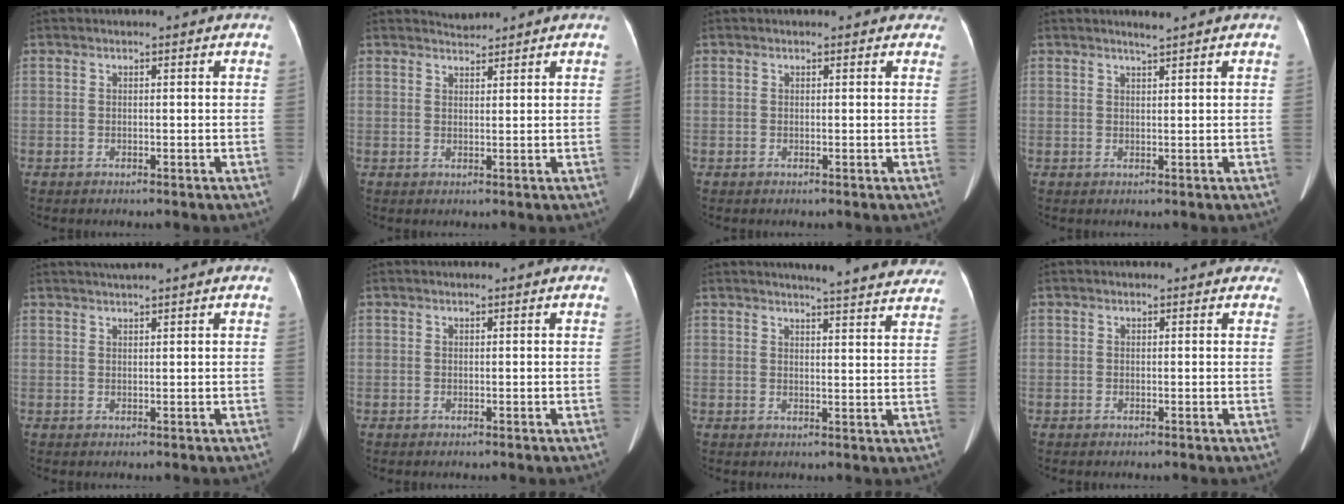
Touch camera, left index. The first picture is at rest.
{"total": 1.6, "force": [1.5, -0.2, -0.4], "torque": [-0.001, 0.003, 0.029]}
{"total": 1.5, "force": [0.8, 1.3, 0.1], "torque": [0.013, -0.001, -0.006]}
{"total": 1.2, "force": [1.0, -0.4, 0.4], "torque": [-0.015, -0.005, 0.022]}
{"total": 2.4, "force": [2.1, -0.6, 1.1], "torque": [-0.012, 0.017, 0.040]}
{"total": 0.0}
{"total": 15.6, "force": [14.7, 1.4, 5.0], "torque": [-0.049, -0.037, 0.155]}
{"total": 1.7, "force": [1.0, 1.4, 0.1], "torque": [0.014, 0.000, -0.004]}